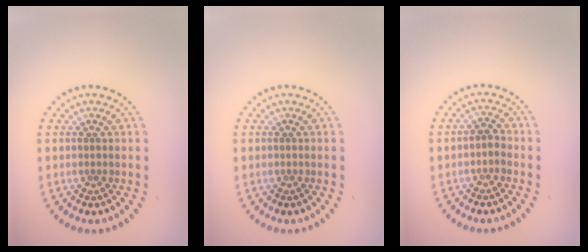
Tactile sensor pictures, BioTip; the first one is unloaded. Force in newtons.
{"total": 0.0}
{"total": 1.2, "press": 1.0, "slide": 0.6}